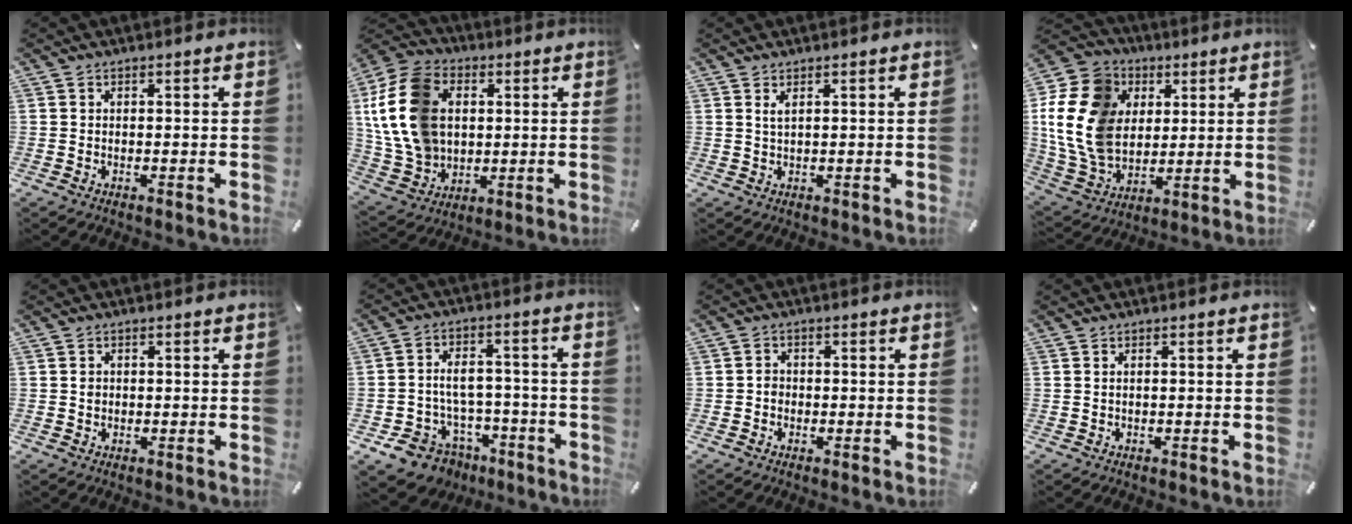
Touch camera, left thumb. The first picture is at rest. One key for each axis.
{"total": 16.9, "fx": 2.6, "fy": 13.3, "fz": 10.0, "tx": -0.244, "ty": 0.009, "tz": 0.051}
{"total": 1.7, "fx": 0.9, "fy": 0.4, "fz": 1.4, "tx": -0.028, "ty": 0.001, "tz": 0.015}
{"total": 17.3, "fx": 2.9, "fy": 14.5, "fz": 9.0, "tx": -0.213, "ty": -0.011, "tz": 0.053}
{"total": 1.1, "fx": 0.1, "fy": 1.0, "fz": 0.5, "tx": -0.010, "ty": 0.006, "tz": 0.000}
{"total": 10.8, "fx": -4.0, "fy": 8.8, "fz": 4.8, "tx": -0.090, "ty": 0.028, "tz": -0.059}
{"total": 1.6, "fx": -0.5, "fy": 1.4, "fz": 0.6, "tx": -0.011, "ty": 0.006, "tz": -0.012}
{"total": 0.5, "fx": 0.1, "fy": 0.1, "fz": 0.5, "tx": -0.010, "ty": 0.001, "tz": 0.001}